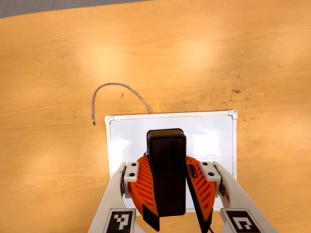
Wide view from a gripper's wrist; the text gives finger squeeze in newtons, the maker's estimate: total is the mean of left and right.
{"total": 10.5, "left": 10.6, "right": 10.4}